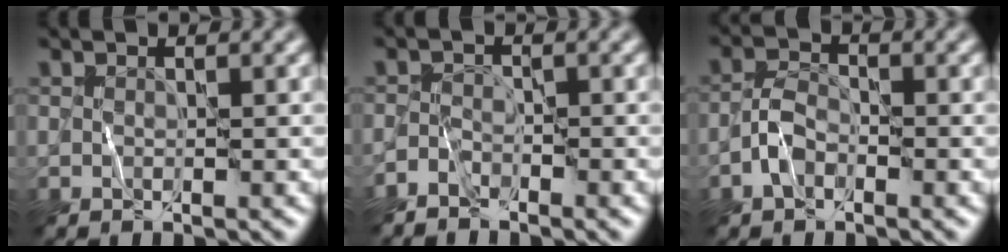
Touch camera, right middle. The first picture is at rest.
{"total": 1.8, "force": [-1.7, 0.6, 0.3], "torque": [-0.006, 0.004, -0.041]}
{"total": 2.3, "force": [-1.3, 1.3, 1.4], "torque": [-0.026, 0.010, -0.032]}